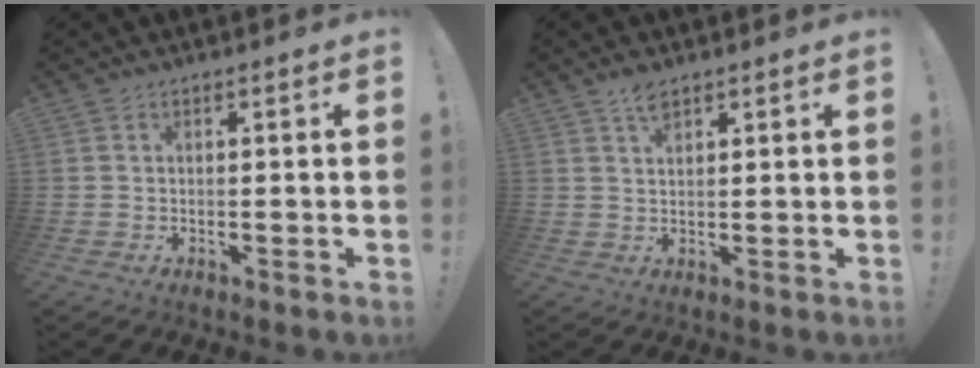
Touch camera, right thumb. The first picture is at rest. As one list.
[{"total": 3.7, "force": [2.6, 1.4, 2.2], "torque": [-0.034, -0.010, 0.045]}]